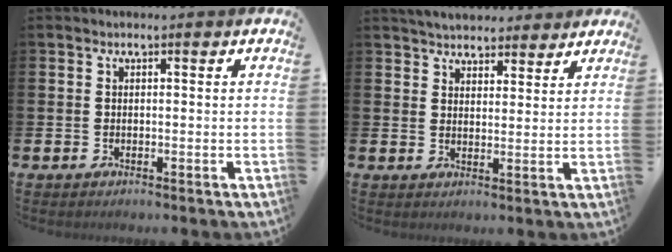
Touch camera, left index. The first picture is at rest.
{"total": 4.6, "force": [4.4, 1.2, 0.2], "torque": [-0.015, -0.020, 0.079]}